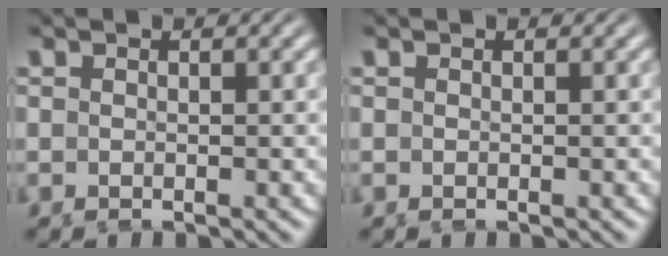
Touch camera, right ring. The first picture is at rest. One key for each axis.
{"total": 0.0}